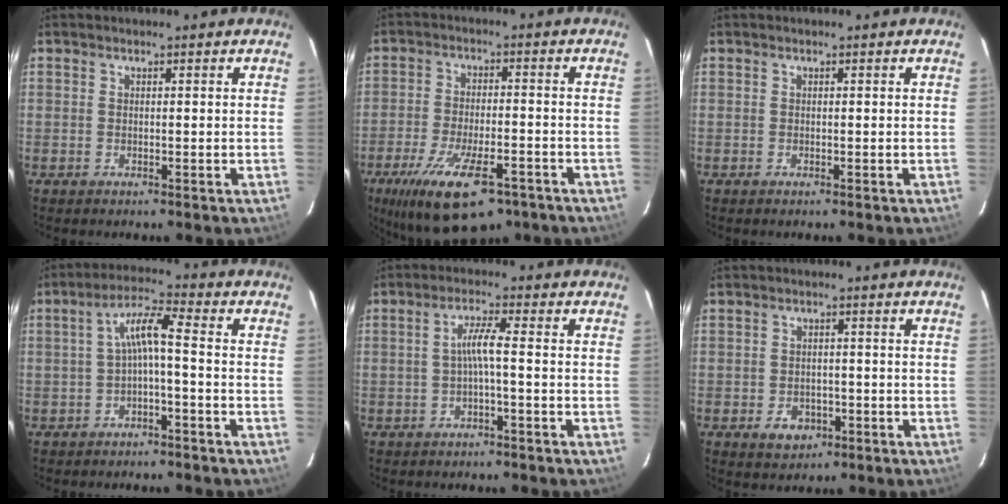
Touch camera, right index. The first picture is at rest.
{"total": 17.1, "force": [-10.8, 6.3, 11.7], "torque": [-0.226, -0.038, -0.169]}
{"total": 0.0}
{"total": 5.5, "force": [-1.4, 0.5, 5.3], "torque": [-0.115, 0.016, -0.024]}
{"total": 4.1, "force": [-1.3, -0.2, 3.9], "torque": [-0.083, 0.009, -0.022]}
{"total": 4.5, "force": [-2.1, 3.5, 1.8], "torque": [-0.039, 0.005, -0.021]}